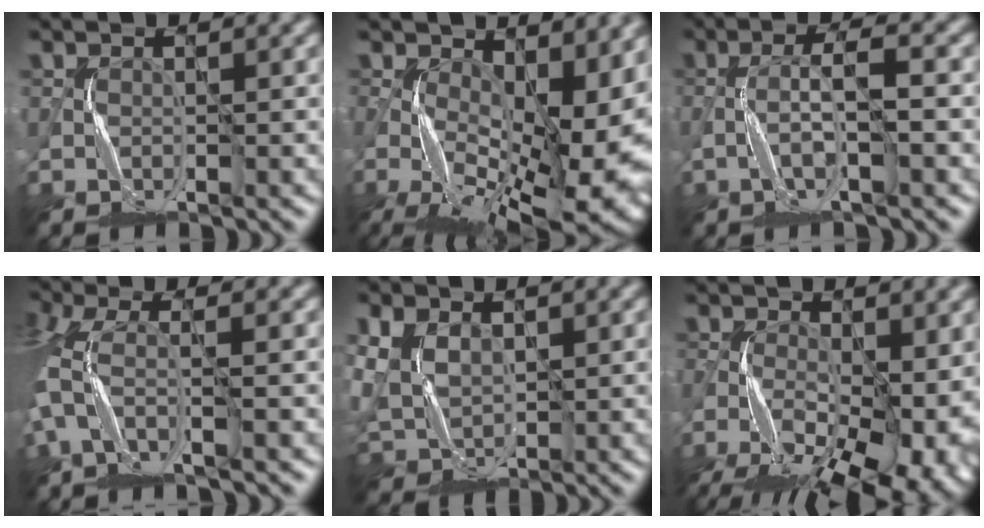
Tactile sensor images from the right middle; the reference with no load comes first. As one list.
[{"total": 17.8, "force": [-2.2, 8.7, 15.4], "torque": [-0.236, -0.034, -0.011]}, {"total": 3.3, "force": [-0.8, 0.7, 3.2], "torque": [-0.064, 0.009, -0.021]}, {"total": 4.0, "force": [-0.5, 1.6, 3.6], "torque": [-0.099, -0.007, -0.024]}, {"total": 6.1, "force": [1.6, 4.6, 3.6], "torque": [-0.111, -0.005, 0.042]}, {"total": 13.6, "force": [-5.7, 6.5, 10.4], "torque": [-0.175, -0.033, -0.081]}]